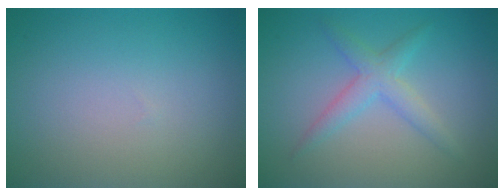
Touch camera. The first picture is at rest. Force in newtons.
{"total": 2.6, "press": 2.6, "slide": 0.0}